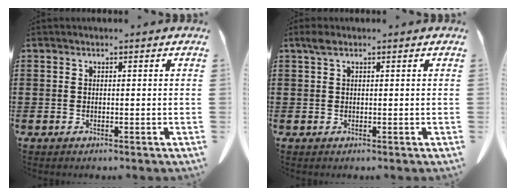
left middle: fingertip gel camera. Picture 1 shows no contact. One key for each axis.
{"total": 1.2, "fx": 0.5, "fy": 0.6, "fz": 1.0, "tx": -0.023, "ty": 0.006, "tz": 0.008}